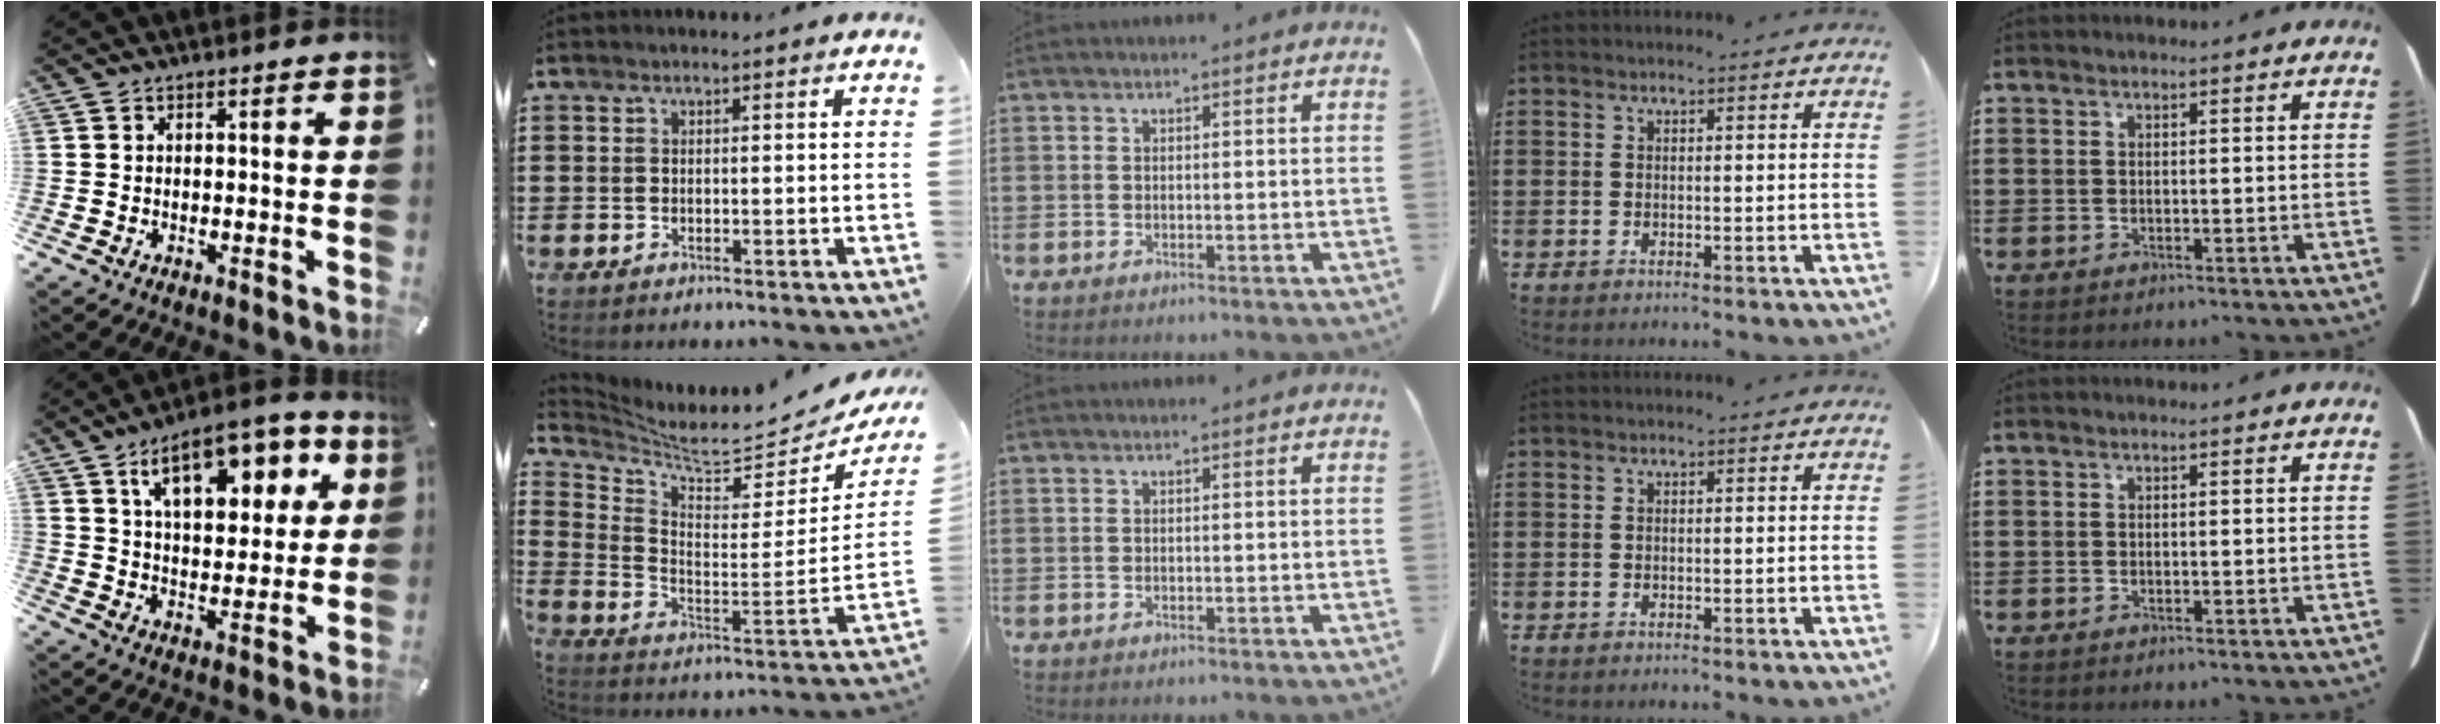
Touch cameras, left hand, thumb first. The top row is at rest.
{"thumb": {"total": 15.5, "force": [8.1, 7.8, 10.6], "torque": [-0.161, -0.019, 0.135]}, "index": {"total": 6.1, "force": [5.6, 0.7, 2.4], "torque": [-0.073, -0.059, 0.087]}}